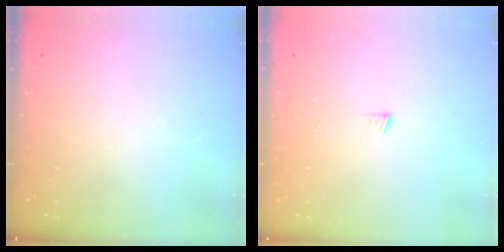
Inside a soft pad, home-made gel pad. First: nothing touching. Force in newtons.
{"total": 4.1, "press": 4.1, "slide": 0.4}